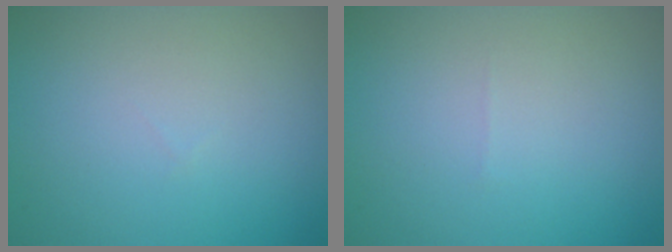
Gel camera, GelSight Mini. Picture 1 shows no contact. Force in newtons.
{"total": 0.0}